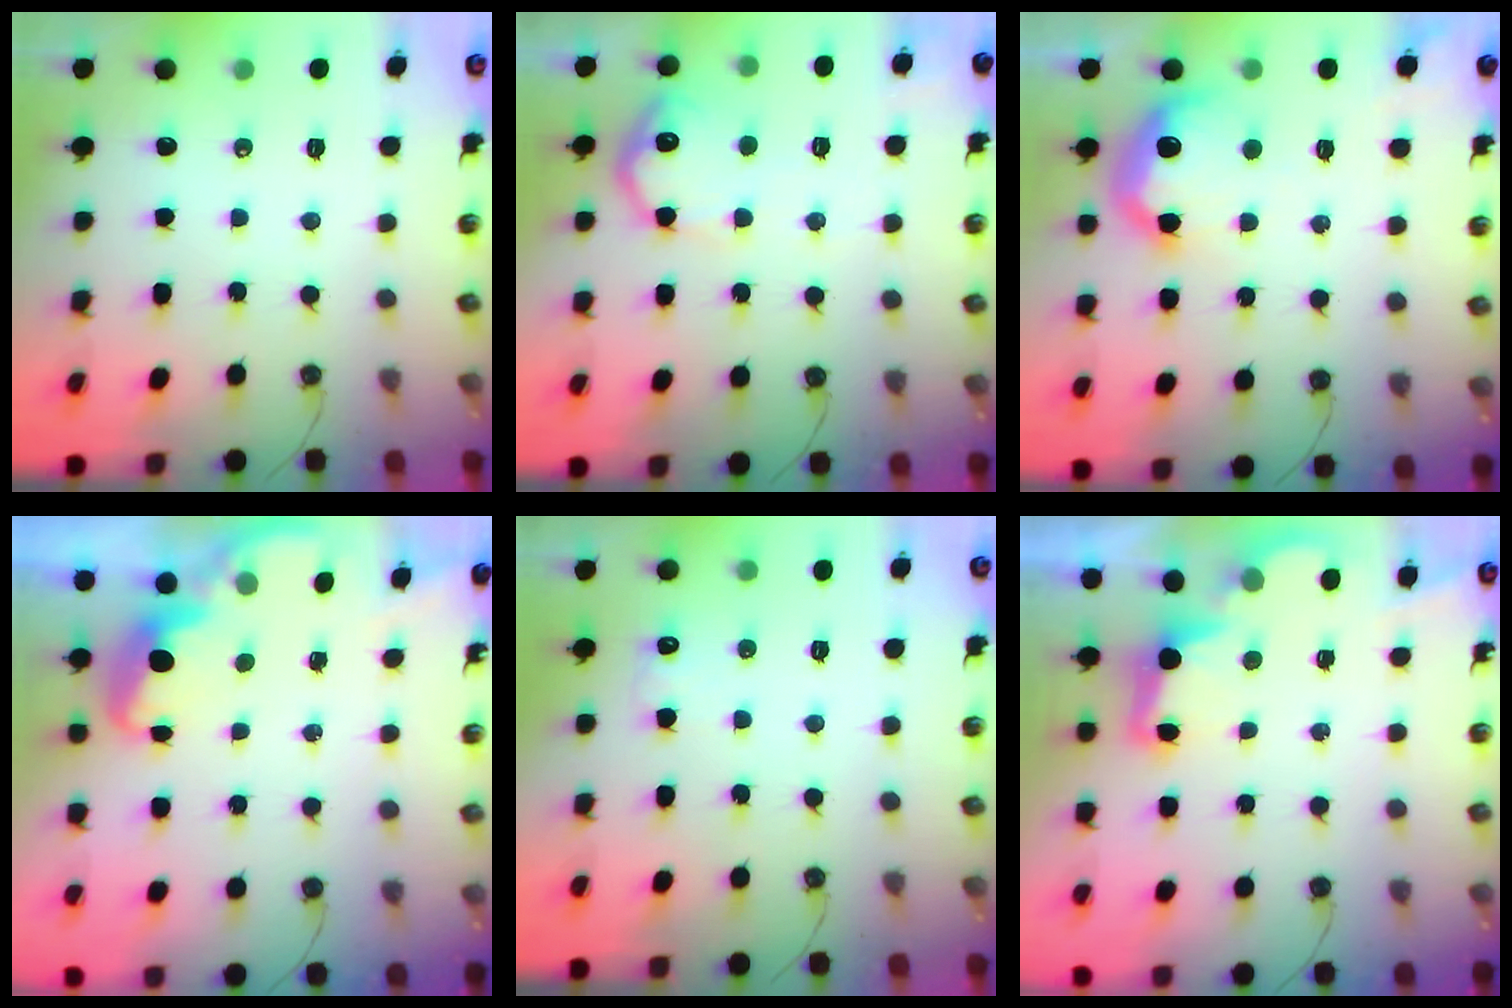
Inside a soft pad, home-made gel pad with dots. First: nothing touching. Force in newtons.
{"total": 12.2, "press": 12.2, "slide": 0.4}
{"total": 14.3, "press": 14.3, "slide": 0.9}
{"total": 2.7, "press": 2.6, "slide": 0.5}
{"total": 6.0, "press": 5.8, "slide": 1.2}
{"total": 3.0, "press": 3.0, "slide": 0.6}